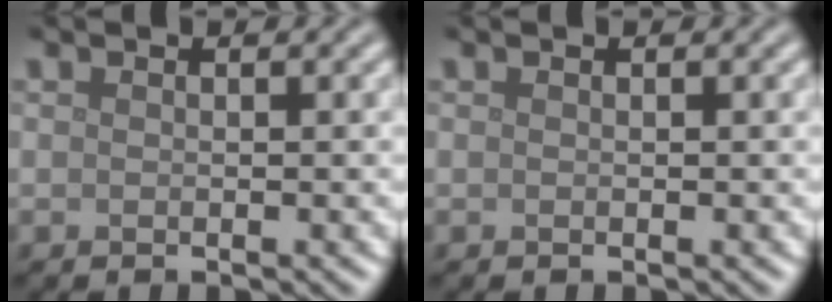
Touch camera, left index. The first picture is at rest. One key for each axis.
{"total": 0.0}